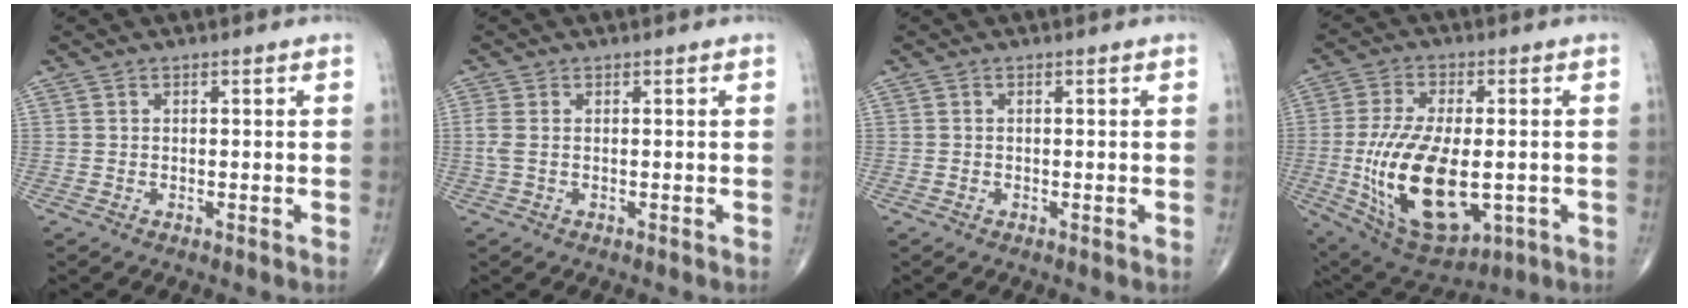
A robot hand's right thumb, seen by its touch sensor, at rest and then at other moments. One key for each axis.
{"total": 2.1, "fx": 0.0, "fy": 1.1, "fz": 1.8, "tx": -0.057, "ty": -0.001, "tz": 0.000}
{"total": 0.0}
{"total": 20.8, "fx": -3.3, "fy": 10.5, "fz": 17.6, "tx": -0.335, "ty": -0.011, "tz": -0.030}